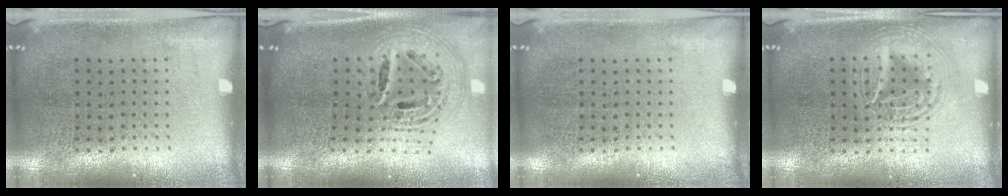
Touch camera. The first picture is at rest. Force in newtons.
{"total": 2.5, "press": 1.8, "slide": 1.7}
{"total": 0.0}
{"total": 2.8, "press": 2.8, "slide": 0.3}